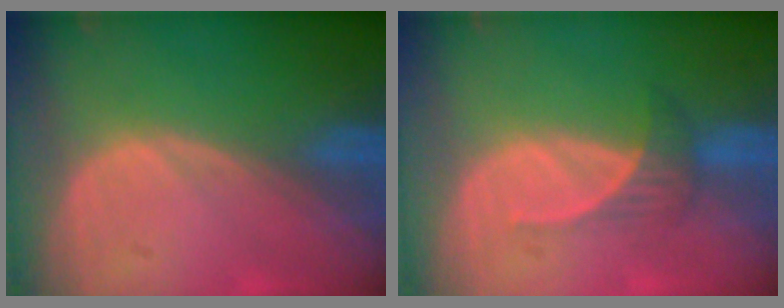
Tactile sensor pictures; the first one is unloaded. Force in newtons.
{"total": 2.8, "press": 2.7, "slide": 0.9}